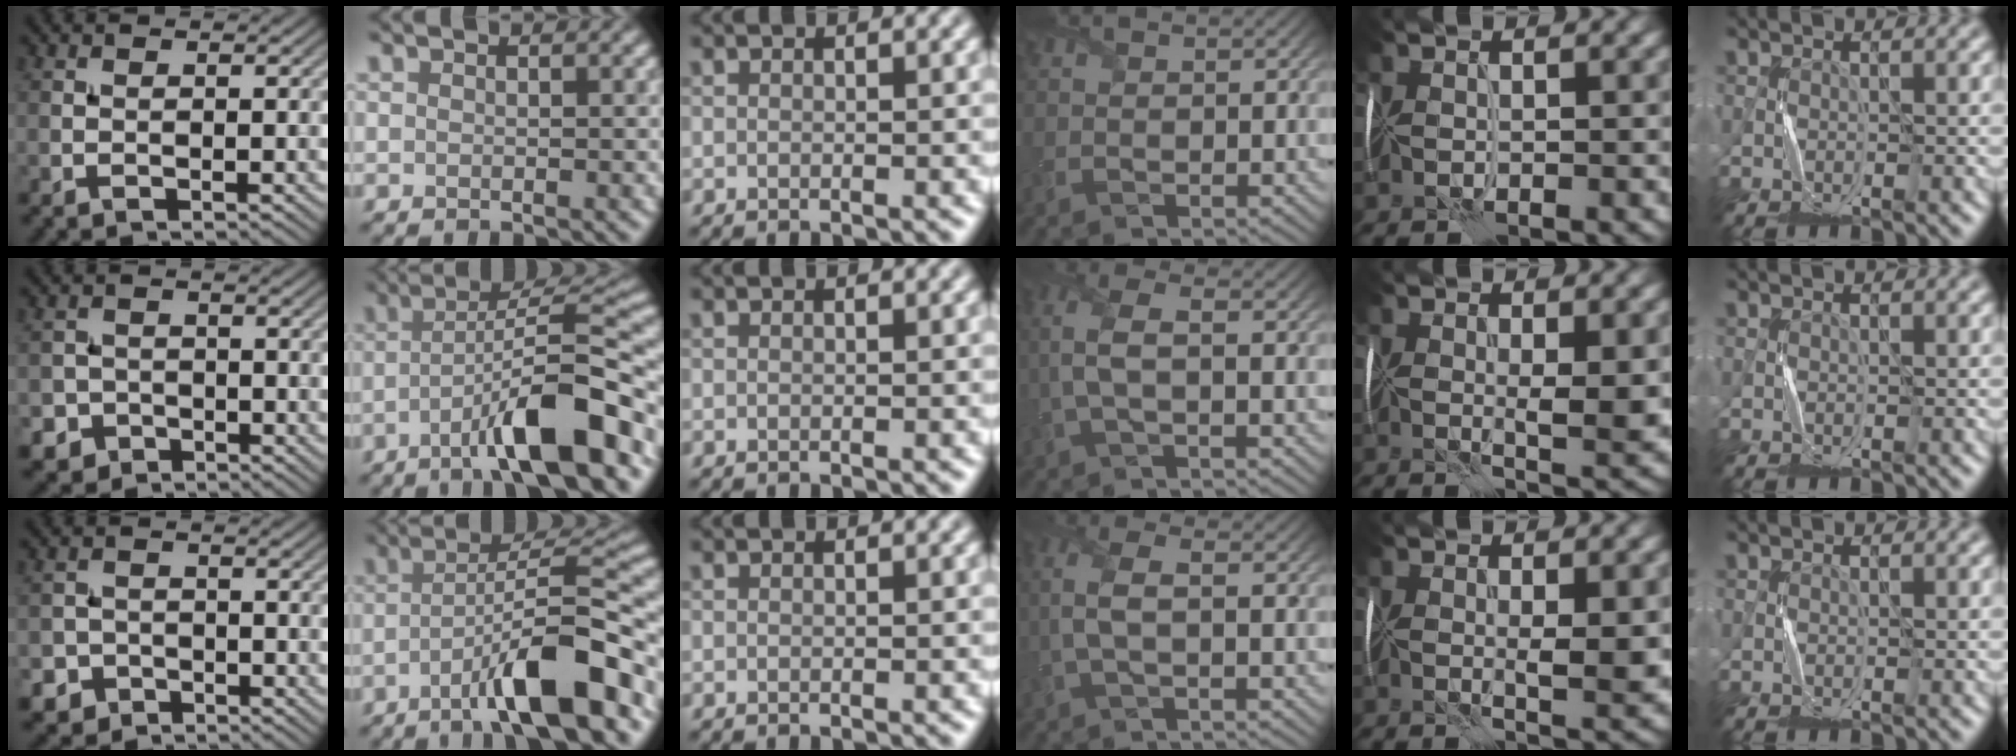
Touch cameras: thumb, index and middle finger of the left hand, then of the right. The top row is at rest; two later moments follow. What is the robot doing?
{"motion": "fold", "object": "handkerchief"}